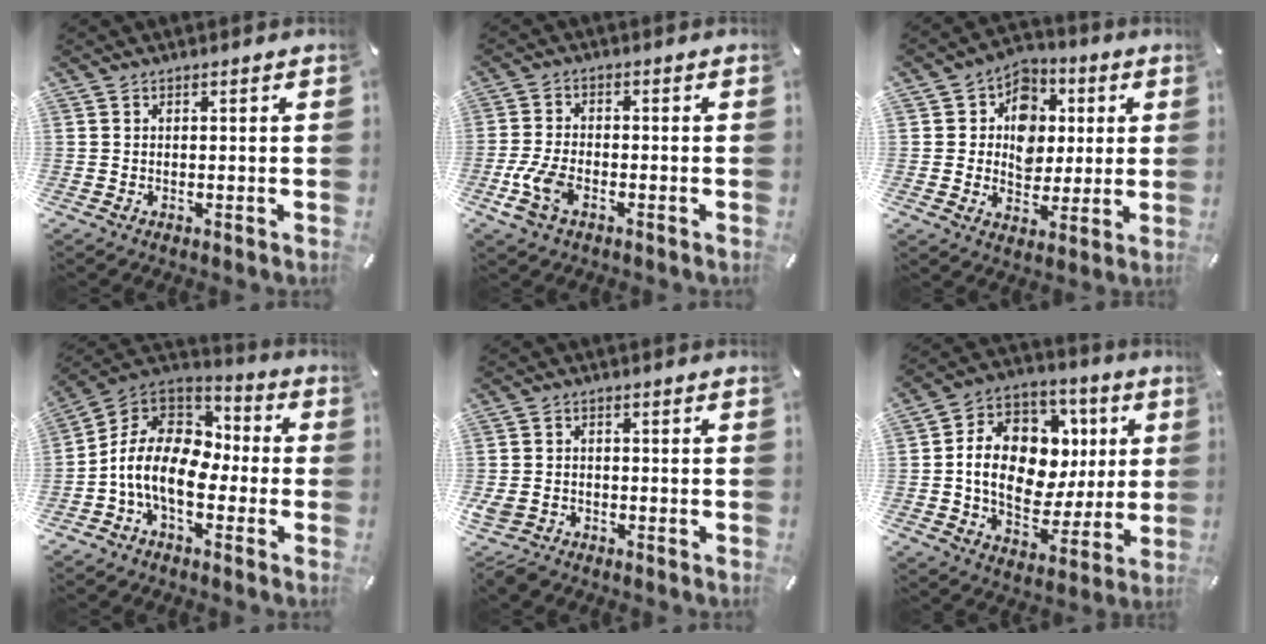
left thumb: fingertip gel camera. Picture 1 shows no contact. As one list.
[{"total": 7.8, "force": [-3.1, 4.2, 5.8], "torque": [-0.136, 0.000, -0.059]}, {"total": 10.6, "force": [0.9, 9.6, 4.4], "torque": [-0.061, -0.004, 0.018]}, {"total": 12.3, "force": [-4.7, 7.7, 8.4], "torque": [-0.197, 0.009, -0.094]}, {"total": 3.7, "force": [-2.5, 2.4, 1.4], "torque": [-0.043, 0.008, -0.052]}, {"total": 15.9, "force": [0.9, 12.7, 9.6], "torque": [-0.172, -0.003, 0.023]}]